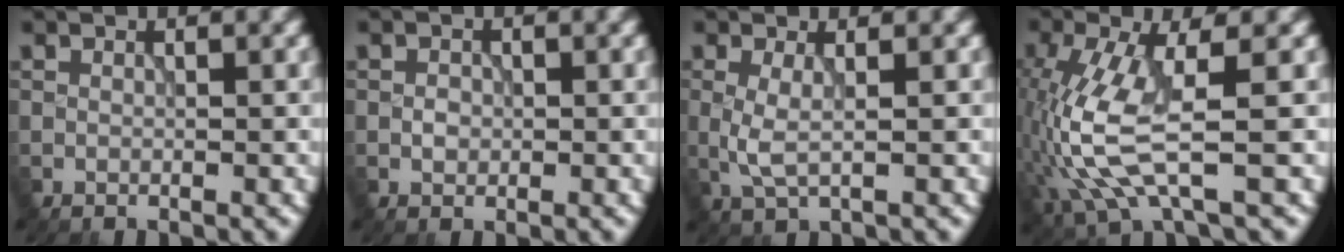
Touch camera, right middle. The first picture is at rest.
{"total": 1.0, "force": [-0.2, 0.8, 0.5], "torque": [-0.008, -0.001, -0.005]}
{"total": 2.0, "force": [0.0, 0.5, 2.0], "torque": [-0.049, -0.004, 0.000]}
{"total": 7.2, "force": [-1.3, 2.1, 6.7], "torque": [-0.174, -0.005, -0.021]}